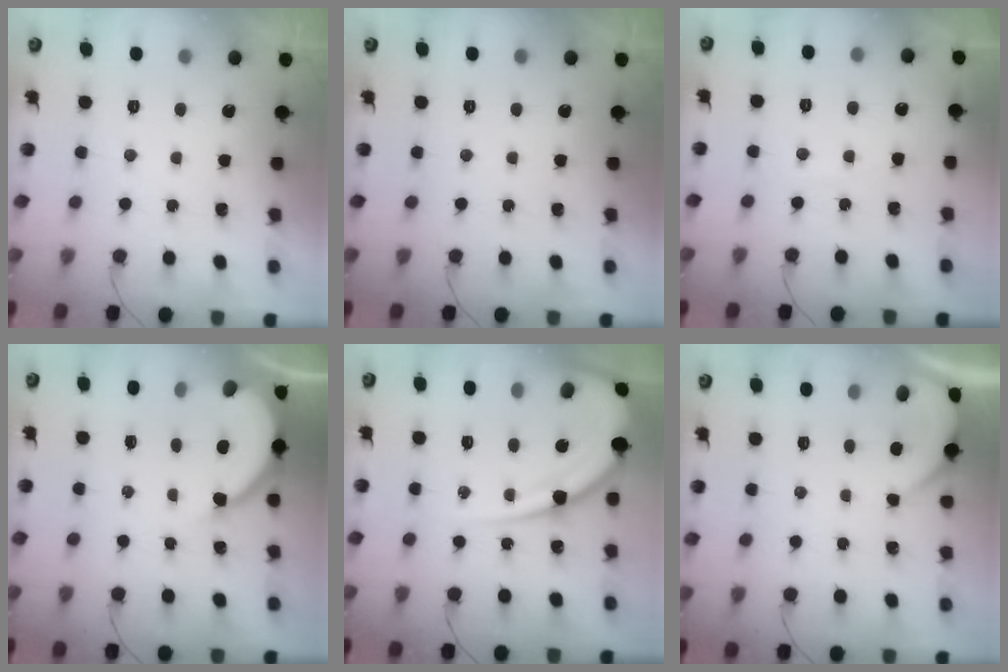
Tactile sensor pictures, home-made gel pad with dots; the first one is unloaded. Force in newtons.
{"total": 0.0}
{"total": 2.8, "press": 2.8, "slide": 0.3}
{"total": 9.7, "press": 9.7, "slide": 1.0}
{"total": 16.8, "press": 16.7, "slide": 1.8}
{"total": 2.7, "press": 2.7, "slide": 0.3}